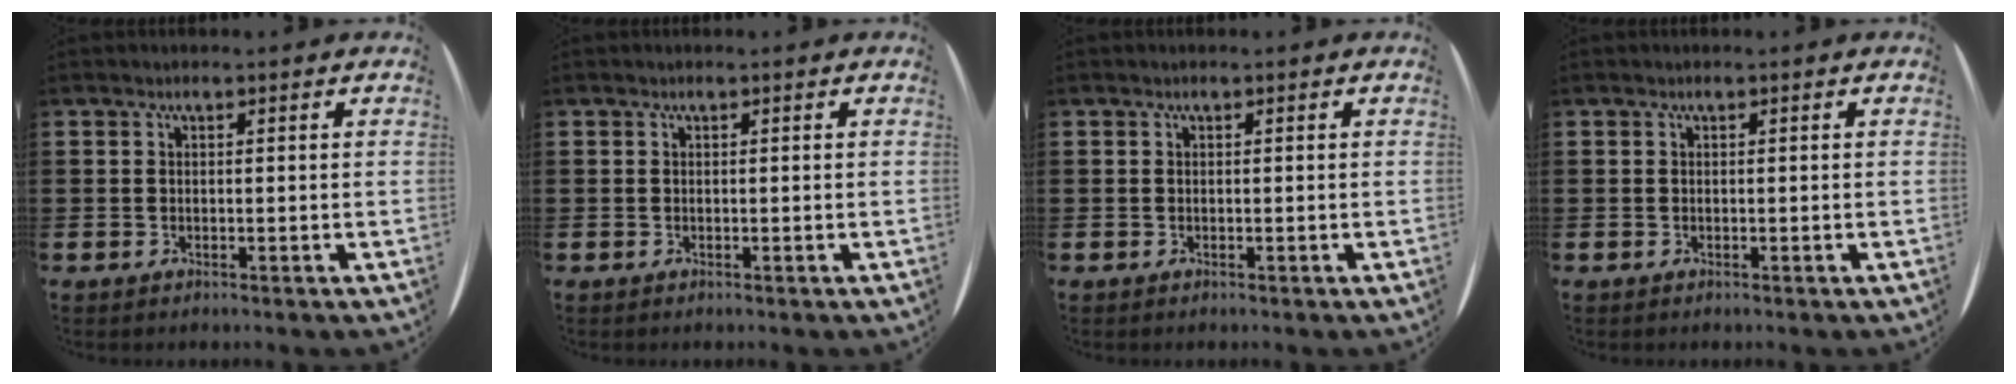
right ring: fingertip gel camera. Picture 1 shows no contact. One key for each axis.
{"total": 0.0}
{"total": 0.0}
{"total": 0.0}